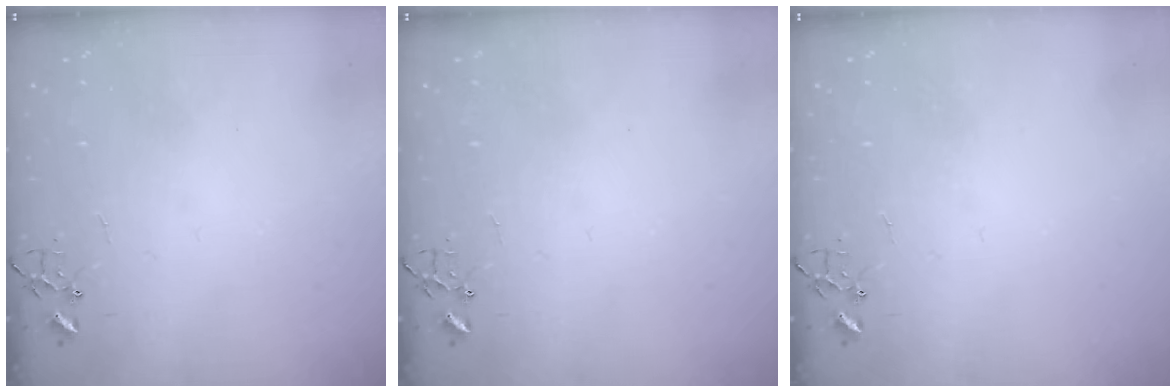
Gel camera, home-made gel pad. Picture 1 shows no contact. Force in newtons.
{"total": 0.0}
{"total": 0.0}